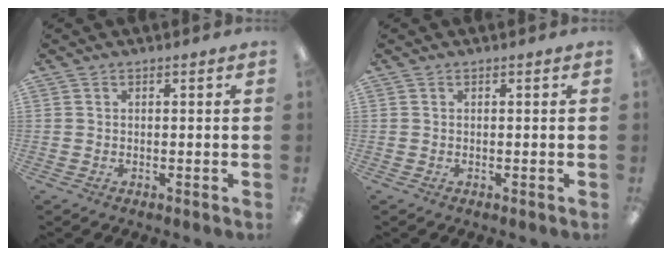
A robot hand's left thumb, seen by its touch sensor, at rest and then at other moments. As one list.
[{"total": 0.0}]